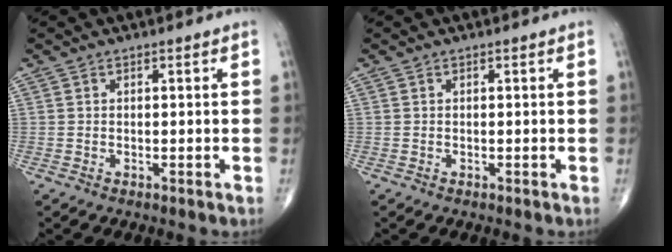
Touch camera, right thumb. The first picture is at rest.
{"total": 0.0}